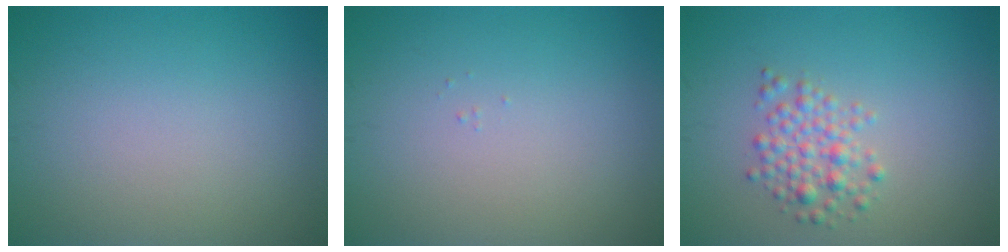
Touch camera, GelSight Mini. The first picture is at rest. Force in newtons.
{"total": 0.0}
{"total": 2.6, "press": 2.6, "slide": 0.2}